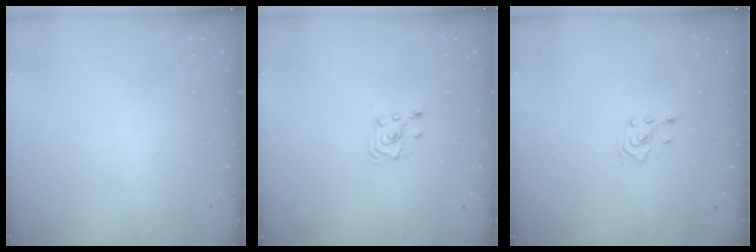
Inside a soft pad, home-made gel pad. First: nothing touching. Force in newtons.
{"total": 3.5, "press": 3.5, "slide": 0.4}
{"total": 3.2, "press": 3.1, "slide": 1.0}